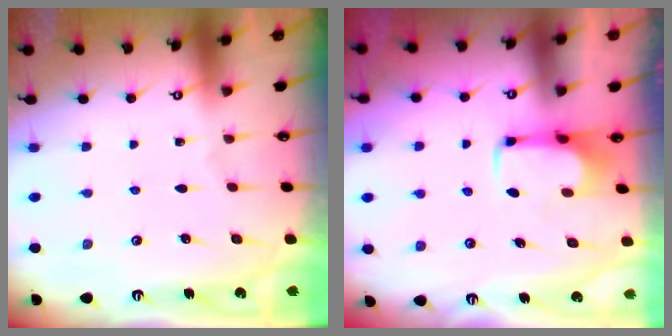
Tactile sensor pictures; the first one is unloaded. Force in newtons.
{"total": 2.0, "press": 2.0, "slide": 0.4}